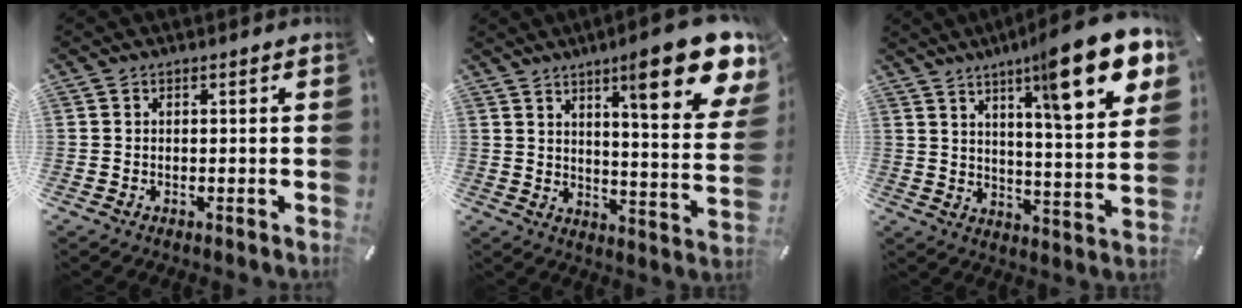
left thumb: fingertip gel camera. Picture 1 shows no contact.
{"total": 18.6, "force": [11.6, 4.4, 13.9], "torque": [-0.191, -0.080, 0.178]}
{"total": 18.3, "force": [11.4, 3.0, 14.1], "torque": [-0.211, -0.069, 0.169]}